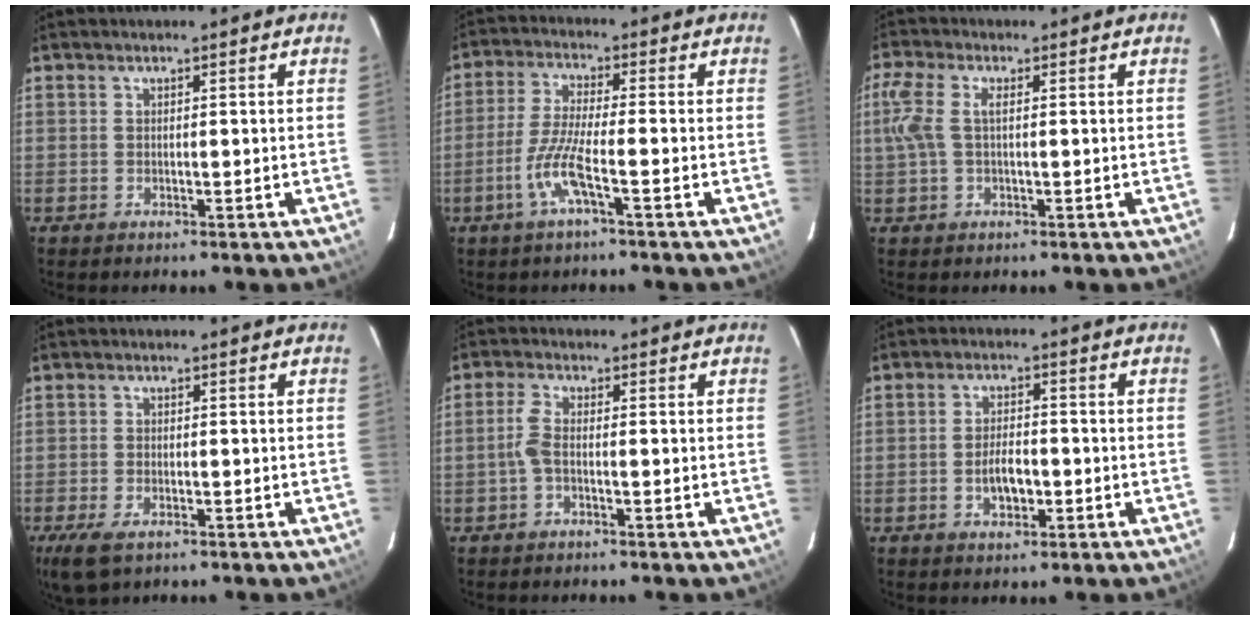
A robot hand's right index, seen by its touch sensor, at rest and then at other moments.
{"total": 6.6, "force": [-3.1, -0.1, 5.9], "torque": [-0.133, -0.003, -0.062]}
{"total": 5.1, "force": [0.3, 2.7, 4.3], "torque": [-0.100, 0.010, 0.005]}
{"total": 5.8, "force": [-3.5, 2.7, 3.8], "torque": [-0.091, -0.018, -0.064]}
{"total": 2.5, "force": [-0.9, 0.6, 2.2], "torque": [-0.056, 0.005, -0.020]}
{"total": 4.6, "force": [-1.5, 2.2, 3.8], "torque": [-0.074, 0.002, -0.021]}